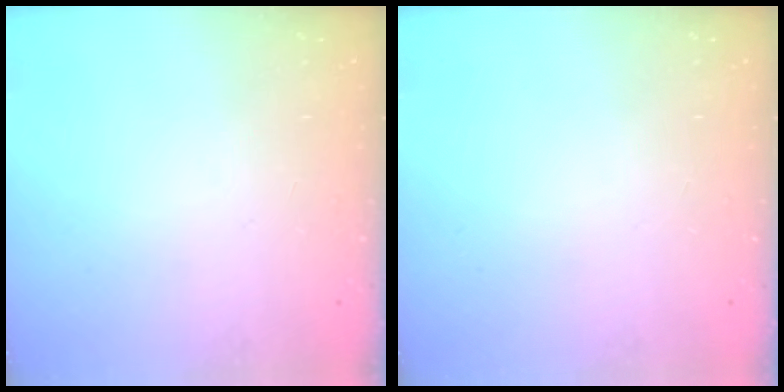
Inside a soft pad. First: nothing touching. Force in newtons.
{"total": 0.0}